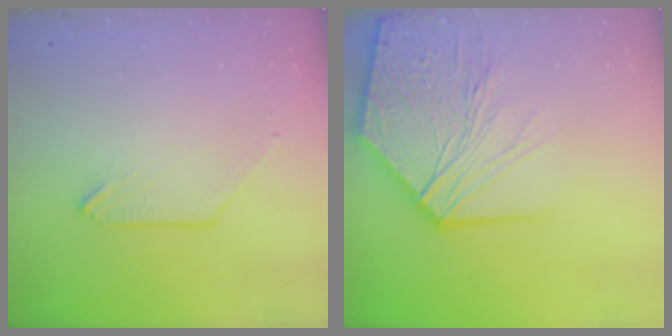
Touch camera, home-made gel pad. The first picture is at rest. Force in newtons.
{"total": 18.7, "press": 18.4, "slide": 3.3}